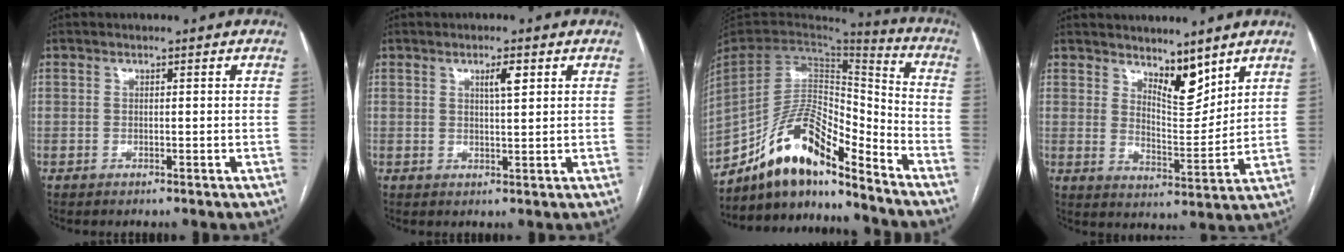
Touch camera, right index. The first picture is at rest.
{"total": 2.6, "force": [1.2, 0.3, 2.3], "torque": [-0.040, -0.001, 0.021]}
{"total": 15.3, "force": [-12.1, 3.5, 8.6], "torque": [-0.161, 0.036, -0.219]}
{"total": 6.8, "force": [5.2, 2.3, 3.6], "torque": [-0.059, -0.012, 0.095]}